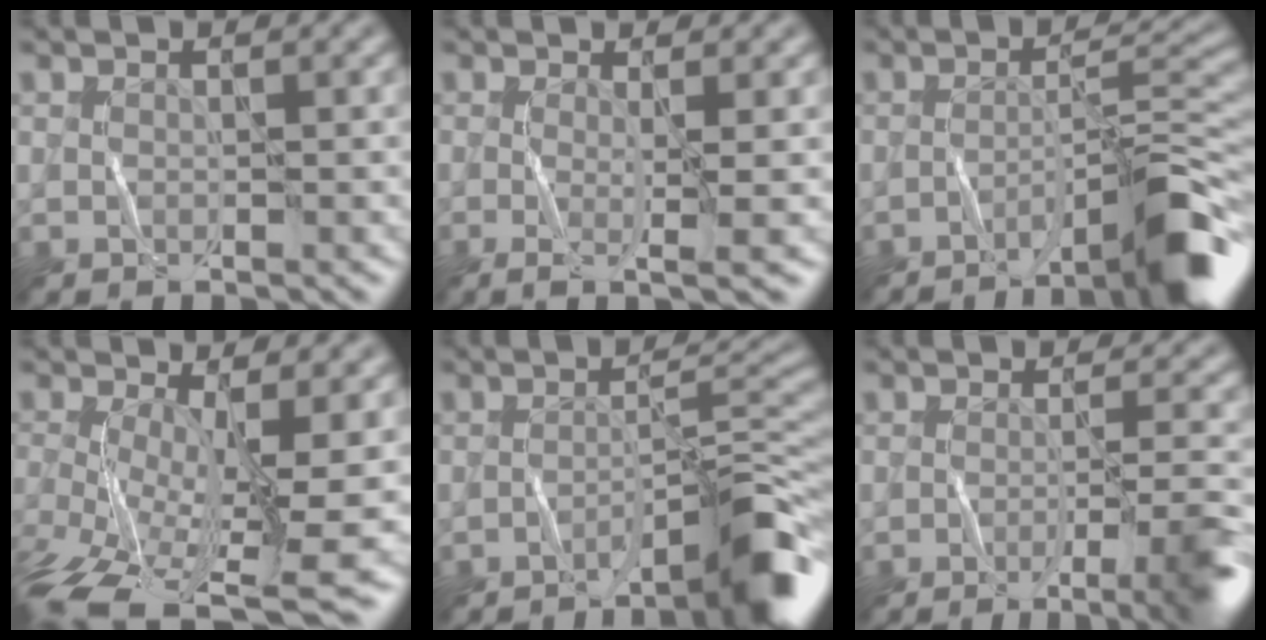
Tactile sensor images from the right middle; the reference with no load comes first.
{"total": 3.3, "force": [-0.3, 0.6, 3.3], "torque": [-0.061, -0.007, -0.007]}
{"total": 7.1, "force": [-4.4, 0.7, 5.5], "torque": [-0.069, 0.020, -0.075]}
{"total": 10.8, "force": [-3.6, 3.6, 9.6], "torque": [-0.188, -0.029, -0.063]}
{"total": 5.7, "force": [-3.8, 0.4, 4.2], "torque": [-0.051, 0.021, -0.065]}
{"total": 6.1, "force": [-2.7, 1.3, 5.3], "torque": [-0.068, -0.003, -0.041]}